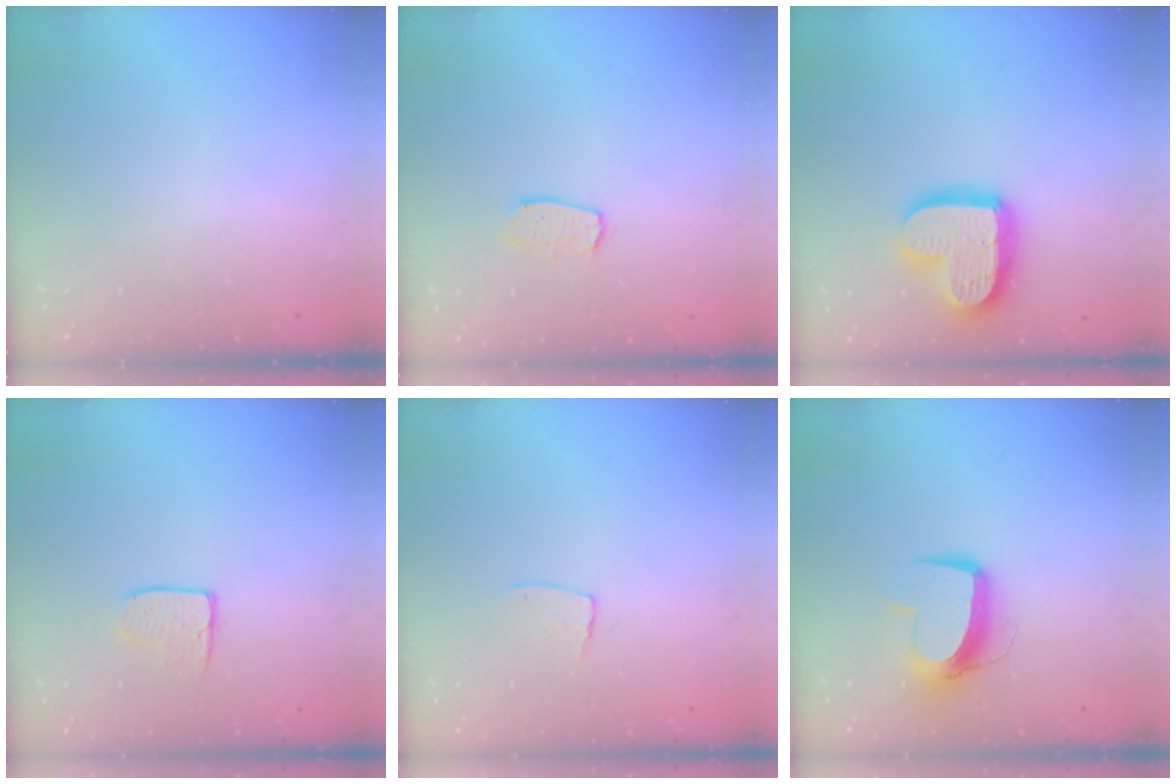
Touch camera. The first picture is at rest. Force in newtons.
{"total": 5.8, "press": 5.8, "slide": 0.4}
{"total": 17.0, "press": 17.0, "slide": 1.3}
{"total": 6.3, "press": 6.2, "slide": 0.5}
{"total": 5.1, "press": 5.1, "slide": 0.4}
{"total": 11.1, "press": 11.0, "slide": 1.4}